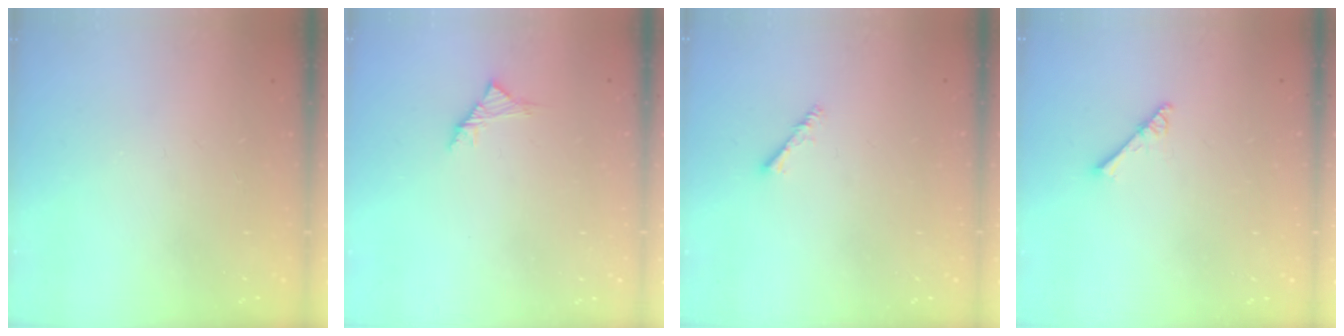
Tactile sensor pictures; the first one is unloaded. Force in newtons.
{"total": 2.8, "press": 2.6, "slide": 0.8}
{"total": 2.3, "press": 2.3, "slide": 0.4}
{"total": 2.5, "press": 2.5, "slide": 0.3}